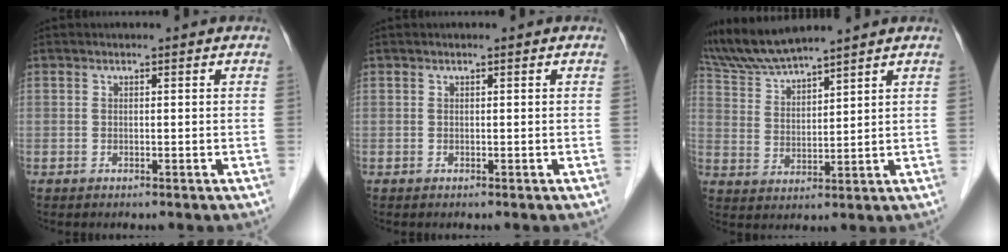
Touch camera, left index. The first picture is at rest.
{"total": 0.0}
{"total": 8.3, "force": [8.0, -0.4, 2.4], "torque": [-0.066, 0.016, 0.167]}